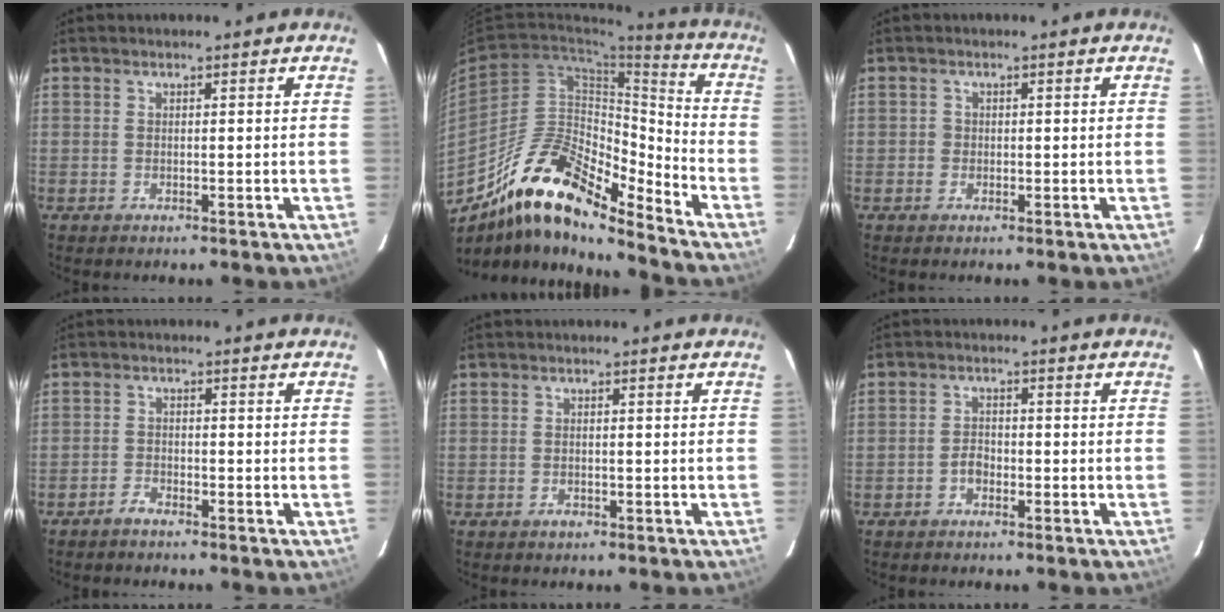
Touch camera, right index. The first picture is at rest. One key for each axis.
{"total": 18.7, "fx": -14.2, "fy": 4.9, "fz": 11.1, "tx": -0.187, "ty": 0.003, "tz": -0.265}
{"total": 1.2, "fx": -0.4, "fy": 1.2, "fz": 0.1, "tx": 0.000, "ty": 0.002, "tz": -0.006}
{"total": 2.0, "fx": -1.8, "fy": 0.4, "fz": 0.5, "tx": -0.017, "ty": 0.002, "tz": -0.038}
{"total": 1.0, "fx": -0.7, "fy": 0.6, "fz": 0.5, "tx": -0.009, "ty": 0.001, "tz": -0.009}
{"total": 2.1, "fx": -1.3, "fy": 1.4, "fz": 1.0, "tx": -0.020, "ty": 0.008, "tz": -0.023}